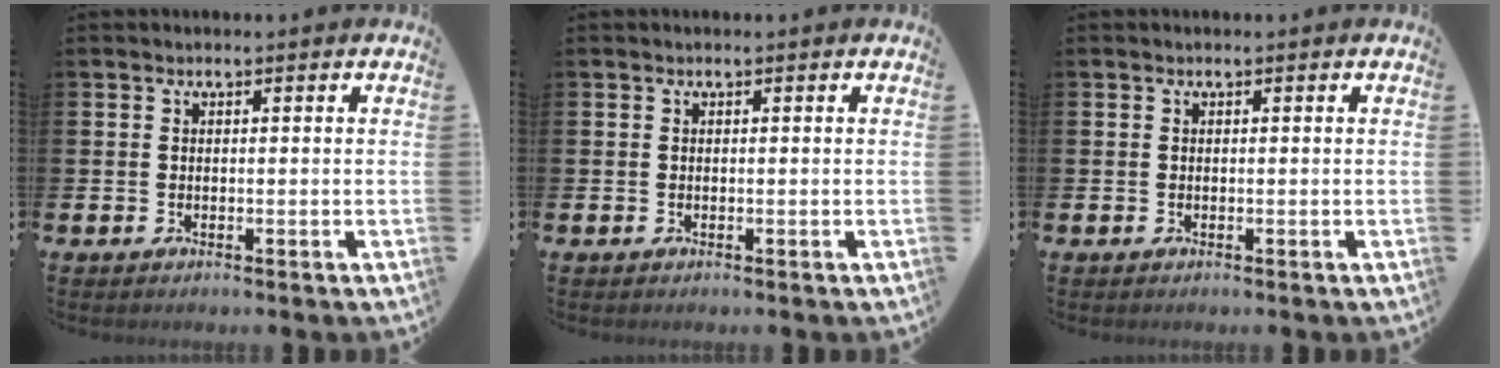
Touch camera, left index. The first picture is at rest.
{"total": 0.0}
{"total": 0.0}